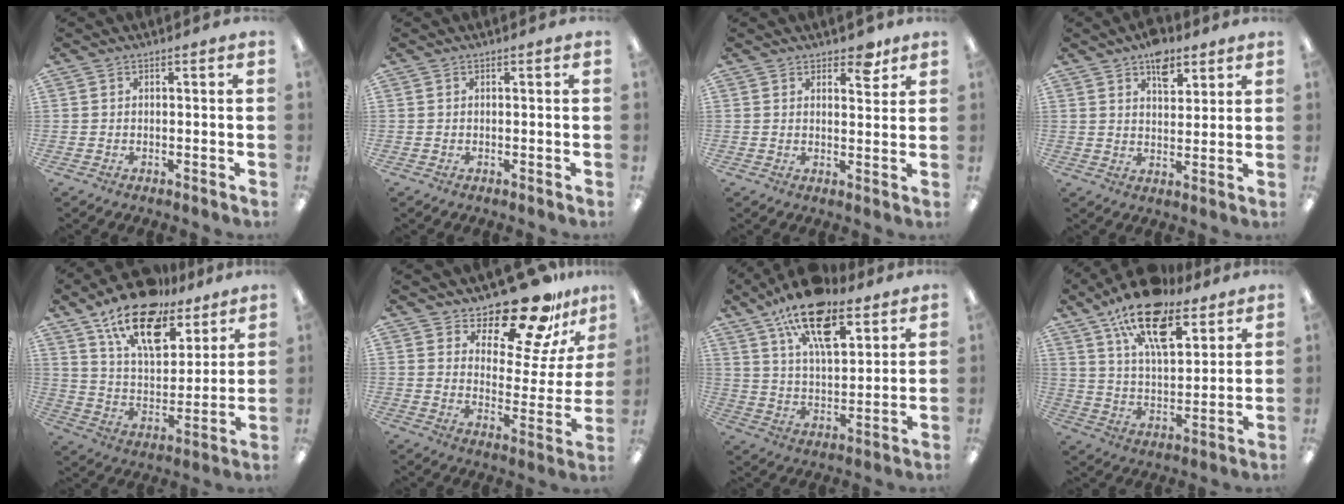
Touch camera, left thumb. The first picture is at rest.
{"total": 0.0}
{"total": 5.0, "force": [3.8, 2.4, 2.1], "torque": [-0.010, -0.020, 0.062]}
{"total": 8.0, "force": [5.2, 4.5, 4.2], "torque": [-0.048, -0.021, 0.089]}
{"total": 19.2, "force": [13.2, 9.2, 10.5], "torque": [-0.177, -0.071, 0.230]}
{"total": 18.6, "force": [15.7, 5.5, 8.3], "torque": [-0.132, -0.123, 0.266]}
{"total": 18.7, "force": [11.7, 8.4, 11.9], "torque": [-0.194, -0.049, 0.200]}
{"total": 18.7, "force": [12.5, 8.3, 11.2], "torque": [-0.187, -0.058, 0.217]}